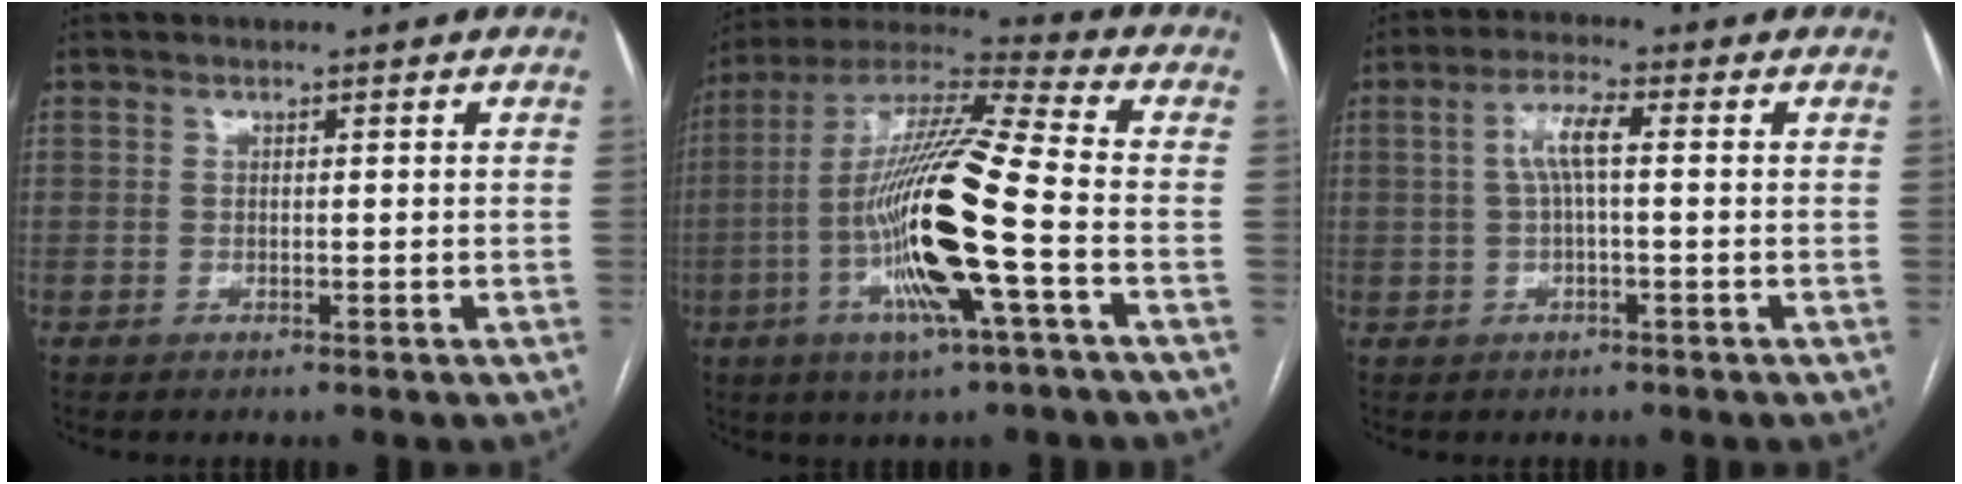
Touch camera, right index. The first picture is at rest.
{"total": 18.5, "force": [-4.4, 0.4, 18.0], "torque": [-0.356, -0.008, -0.088]}
{"total": 4.8, "force": [0.6, 0.7, 4.7], "torque": [-0.093, 0.015, 0.011]}